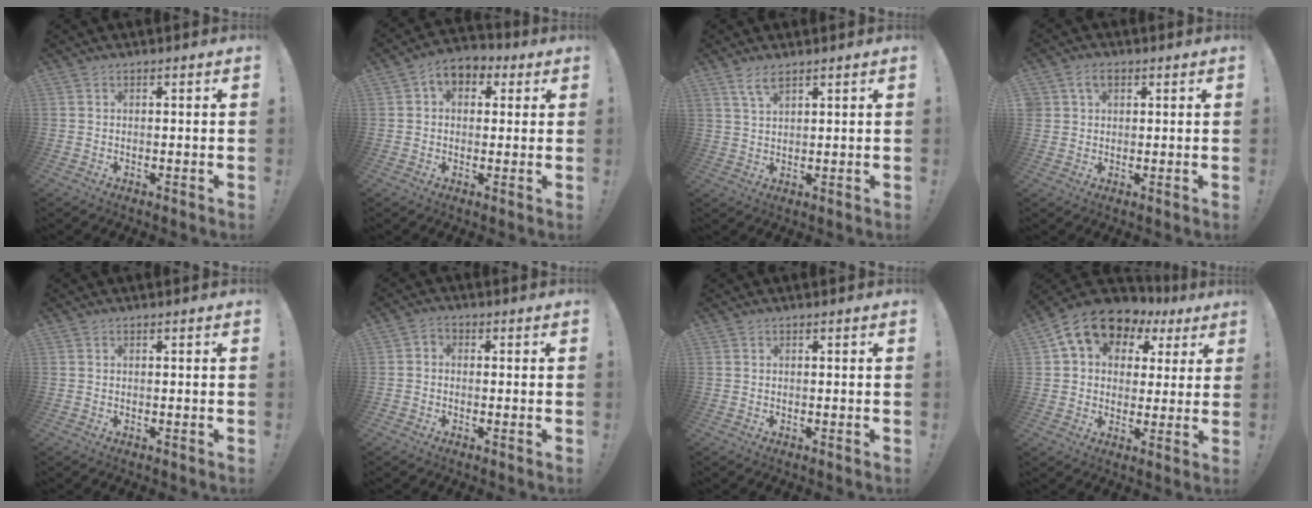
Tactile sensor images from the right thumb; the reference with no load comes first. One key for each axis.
{"total": 6.2, "fx": 1.9, "fy": 4.8, "fz": 3.5, "tx": -0.044, "ty": -0.005, "tz": 0.037}
{"total": 4.4, "fx": 3.1, "fy": 1.2, "fz": 2.9, "tx": -0.050, "ty": -0.014, "tz": 0.056}
{"total": 4.2, "fx": 1.9, "fy": 3.1, "fz": 2.1, "tx": -0.035, "ty": 0.003, "tz": 0.035}
{"total": 0.0}
{"total": 2.3, "fx": -1.2, "fy": 1.7, "fz": 1.1, "tx": -0.015, "ty": 0.007, "tz": -0.022}
{"total": 0.0}
{"total": 12.8, "fx": 6.6, "fy": 8.9, "fz": 6.4, "tx": -0.104, "ty": -0.033, "tz": 0.123}